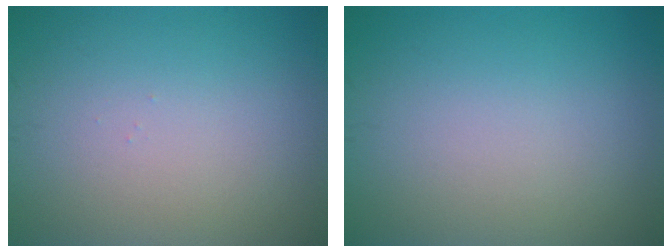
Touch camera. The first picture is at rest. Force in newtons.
{"total": 0.0}